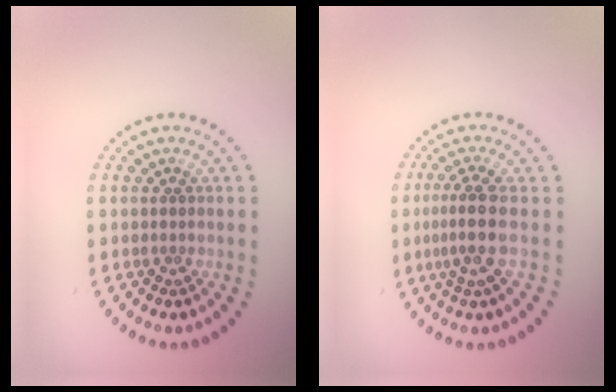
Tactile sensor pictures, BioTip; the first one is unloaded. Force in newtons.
{"total": 2.8, "press": 2.1, "slide": 1.9}